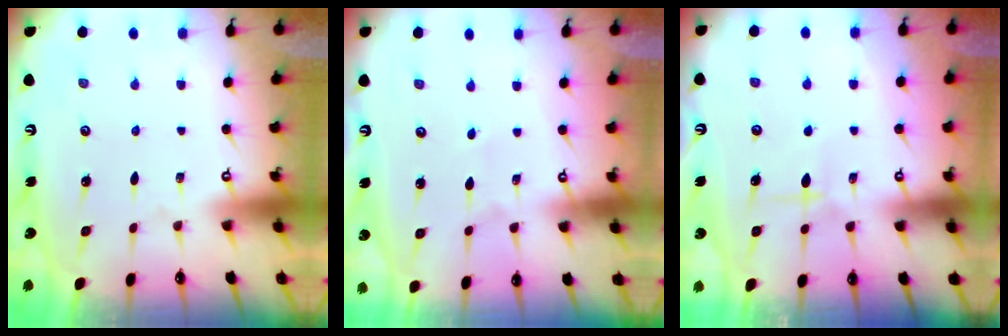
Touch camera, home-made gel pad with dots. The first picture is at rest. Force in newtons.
{"total": 1.7, "press": 1.7, "slide": 0.1}
{"total": 6.3, "press": 6.3, "slide": 0.2}